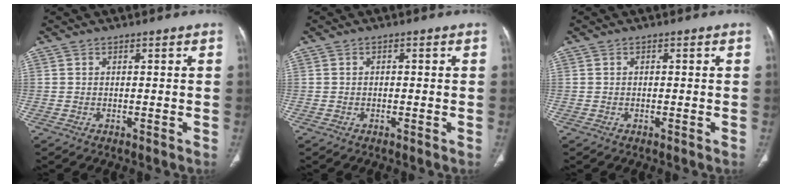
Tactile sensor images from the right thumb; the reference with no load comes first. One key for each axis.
{"total": 0.5, "fx": 0.0, "fy": 0.3, "fz": 0.4, "tx": -0.006, "ty": 0.001, "tz": -0.002}
{"total": 0.0}